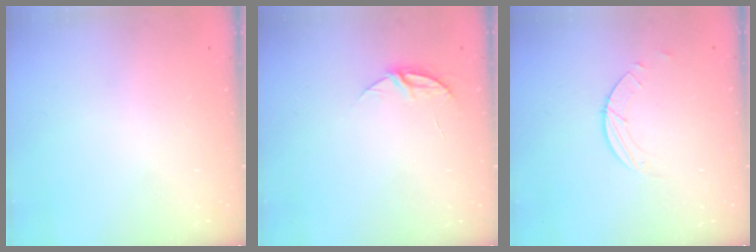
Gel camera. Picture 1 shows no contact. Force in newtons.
{"total": 5.6, "press": 5.5, "slide": 0.6}
{"total": 1.7, "press": 1.7, "slide": 0.2}